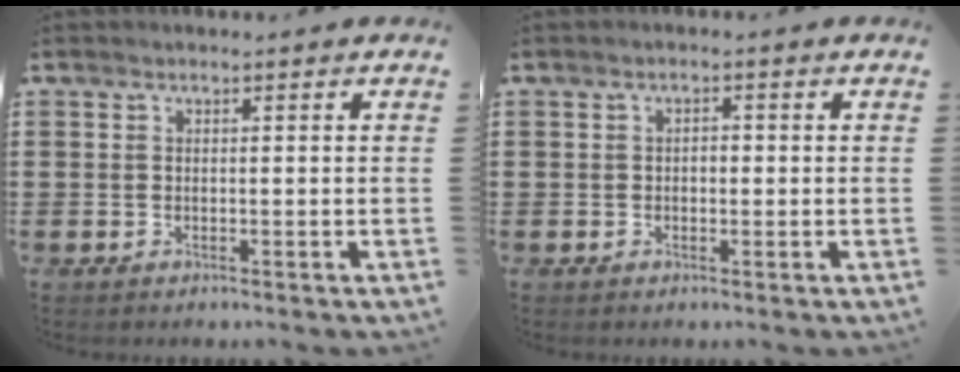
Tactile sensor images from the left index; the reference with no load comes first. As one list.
[{"total": 1.3, "force": [-0.1, 0.7, 1.2], "torque": [-0.022, 0.004, -0.003]}]